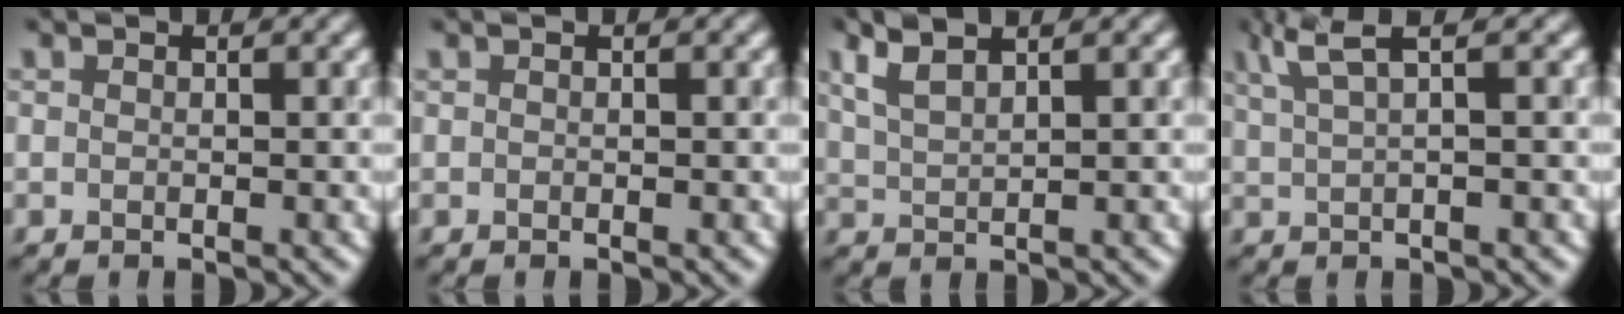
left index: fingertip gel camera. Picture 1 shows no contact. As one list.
[{"total": 0.0}, {"total": 2.9, "force": [2.2, 0.6, 1.8], "torque": [-0.037, 0.014, 0.047]}, {"total": 2.9, "force": [1.8, 0.3, 2.3], "torque": [-0.034, 0.013, 0.035]}]